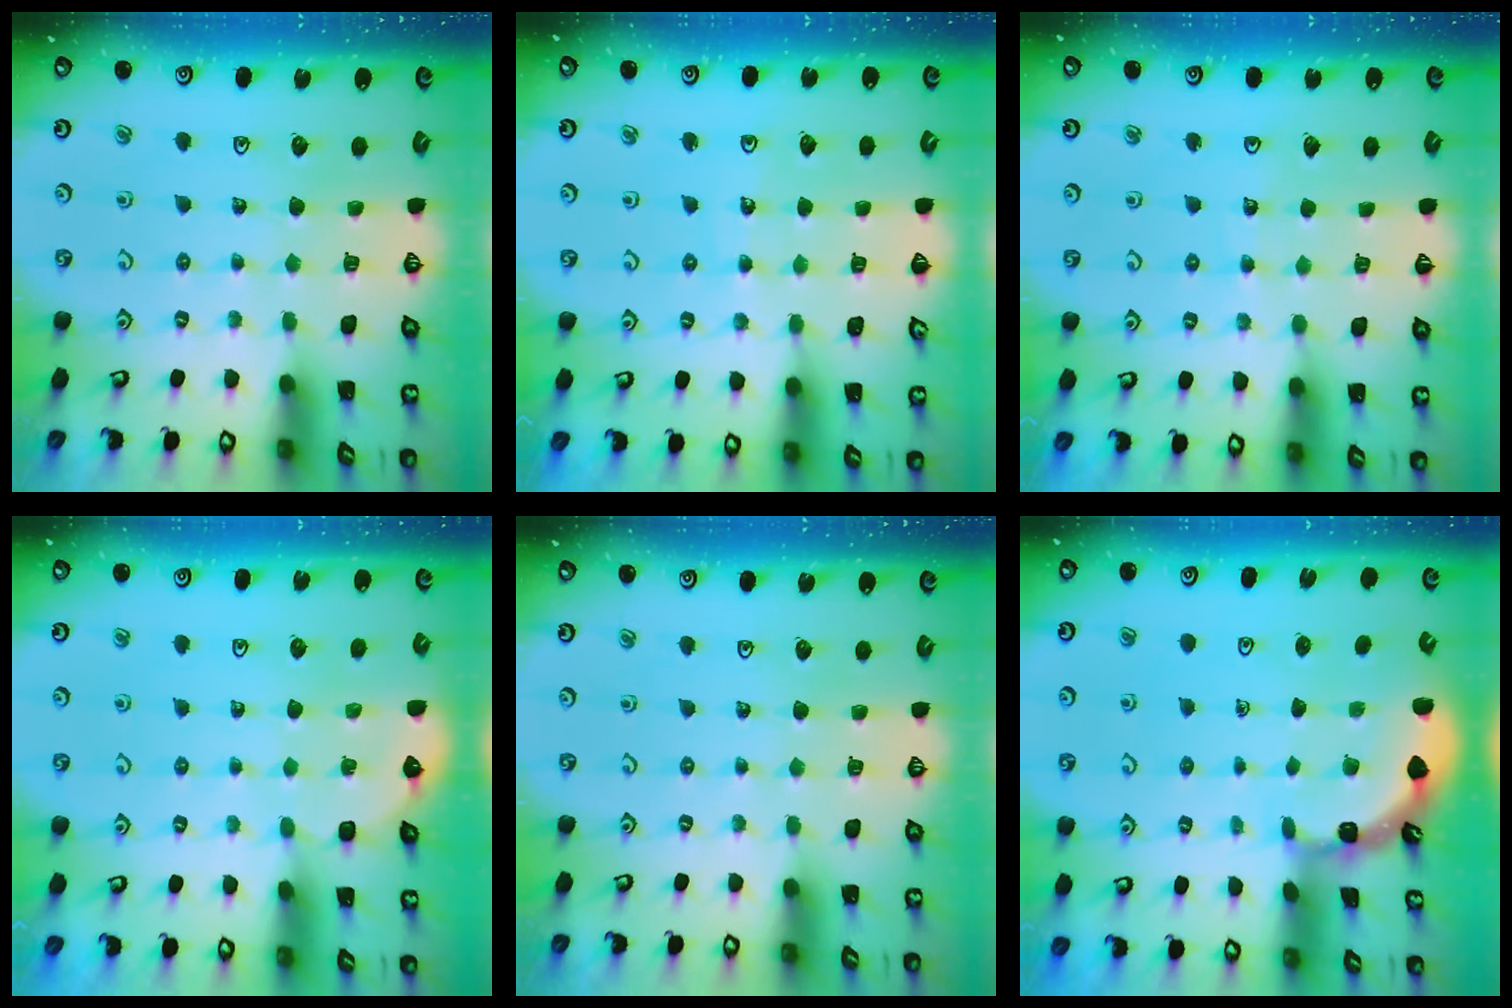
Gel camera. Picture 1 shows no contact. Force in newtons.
{"total": 7.2, "press": 7.0, "slide": 1.4}
{"total": 5.4, "press": 5.3, "slide": 0.5}
{"total": 3.1, "press": 3.1, "slide": 0.1}
{"total": 0.0}
{"total": 1.8, "press": 1.7, "slide": 0.0}